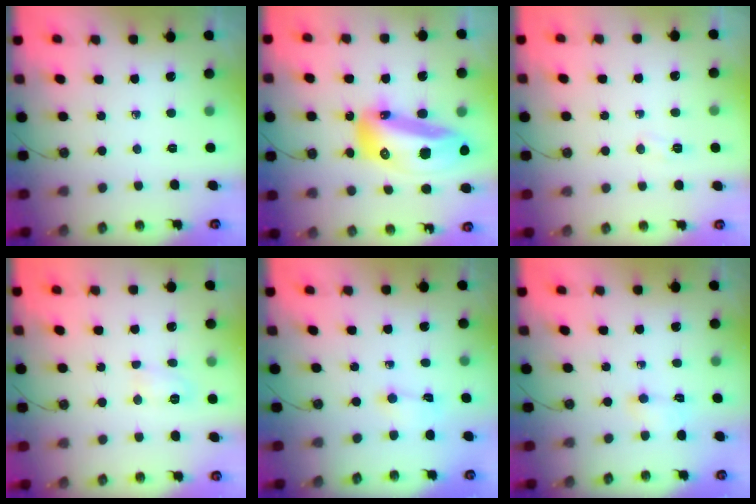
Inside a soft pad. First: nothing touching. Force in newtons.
{"total": 22.8, "press": 22.6, "slide": 2.9}
{"total": 3.1, "press": 2.8, "slide": 1.2}
{"total": 4.7, "press": 4.6, "slide": 0.8}
{"total": 1.2, "press": 1.0, "slide": 0.6}
{"total": 2.4, "press": 2.3, "slide": 0.7}